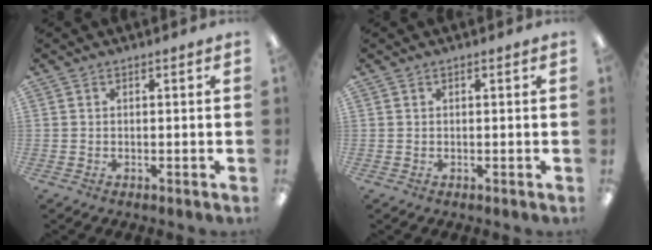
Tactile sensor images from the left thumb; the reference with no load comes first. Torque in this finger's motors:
{"motor_torque": [-0.14, -0.03, -0.20, 0.08, 0.00]}